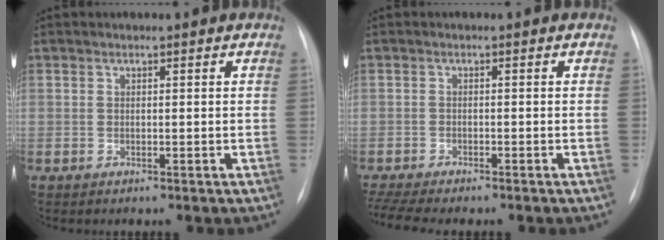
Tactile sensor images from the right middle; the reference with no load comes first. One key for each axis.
{"total": 7.4, "fx": -6.3, "fy": 1.0, "fz": 3.6, "tx": -0.066, "ty": -0.001, "tz": -0.098}